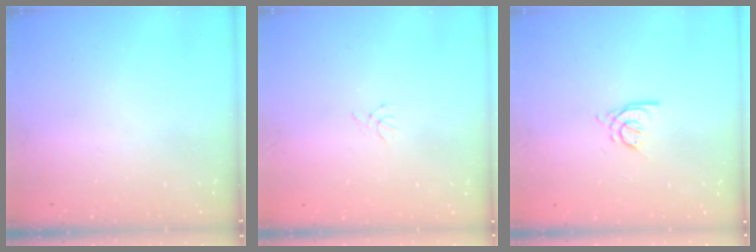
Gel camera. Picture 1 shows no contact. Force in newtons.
{"total": 0.5, "press": 0.4, "slide": 0.3}
{"total": 4.5, "press": 4.5, "slide": 0.7}